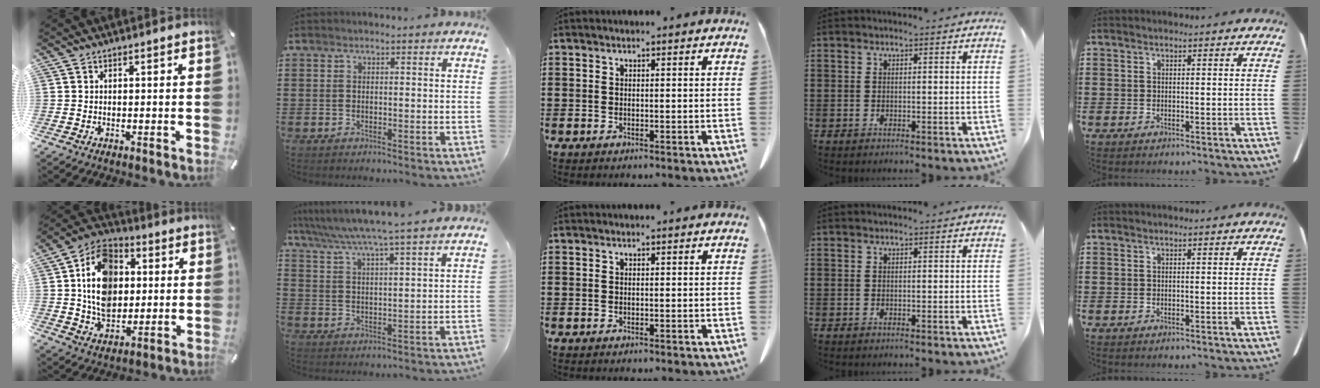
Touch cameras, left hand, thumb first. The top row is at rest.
{"thumb": {"total": 15.6, "force": [1.5, 12.2, 9.5], "torque": [-0.182, 0.019, 0.029]}, "index": {"total": 5.8, "force": [5.1, -1.0, 2.5], "torque": [-0.069, -0.033, 0.085]}}